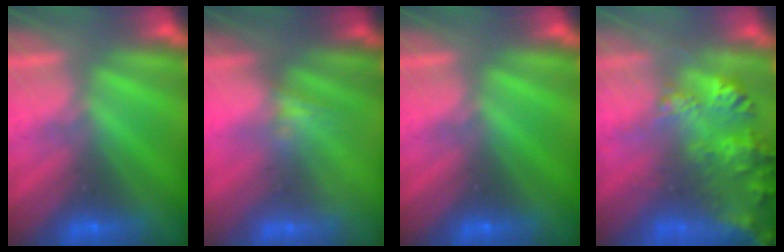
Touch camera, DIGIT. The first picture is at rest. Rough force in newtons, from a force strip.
{"total": 1.8}
{"total": 0.0}
{"total": 9.0}